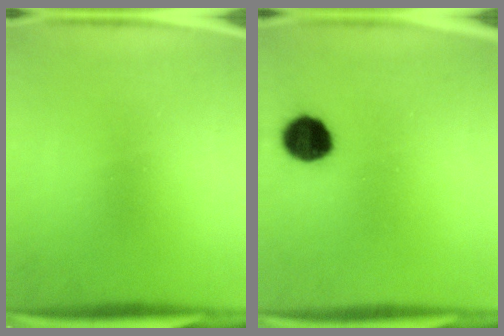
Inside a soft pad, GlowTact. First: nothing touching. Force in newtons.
{"total": 8.4}